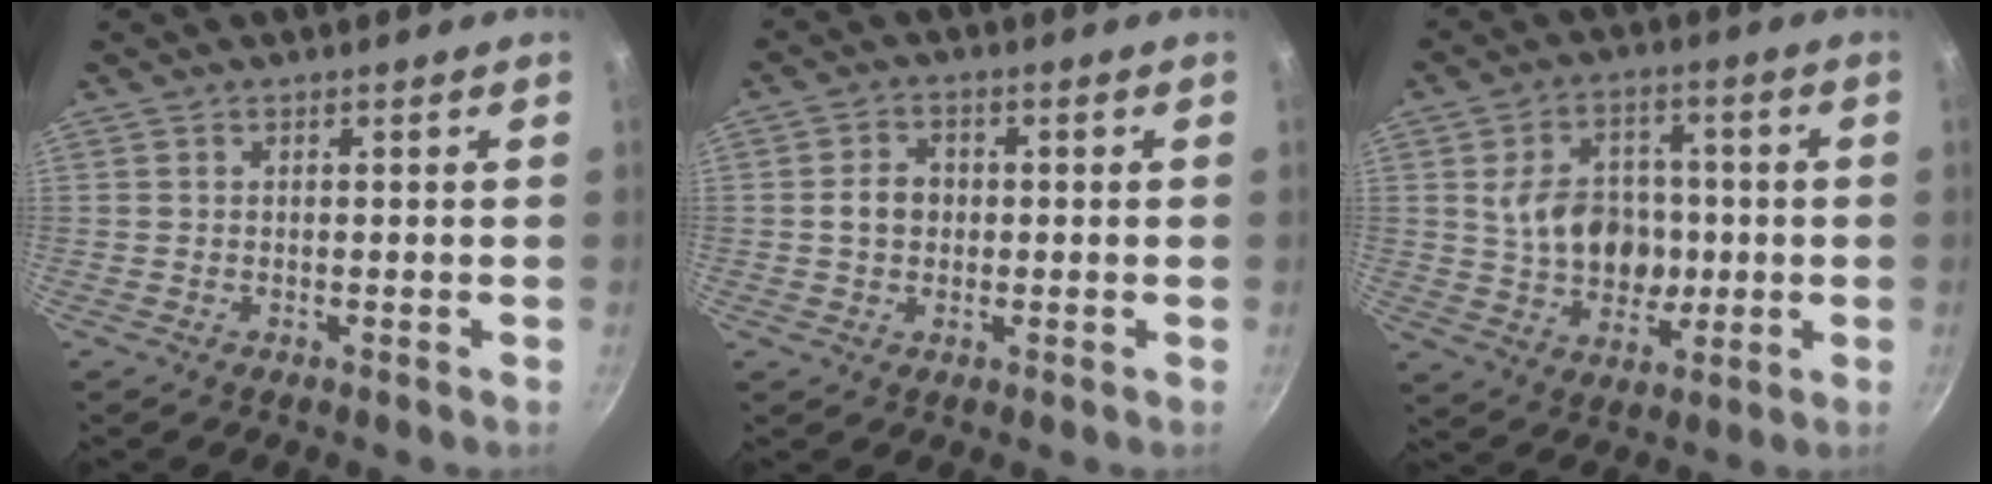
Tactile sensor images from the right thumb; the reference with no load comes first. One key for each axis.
{"total": 5.3, "fx": 0.0, "fy": 4.3, "fz": 3.1, "tx": -0.042, "ty": 0.013, "tz": -0.004}
{"total": 13.1, "fx": 0.8, "fy": 9.9, "fz": 8.5, "tx": -0.100, "ty": 0.005, "tz": 0.020}